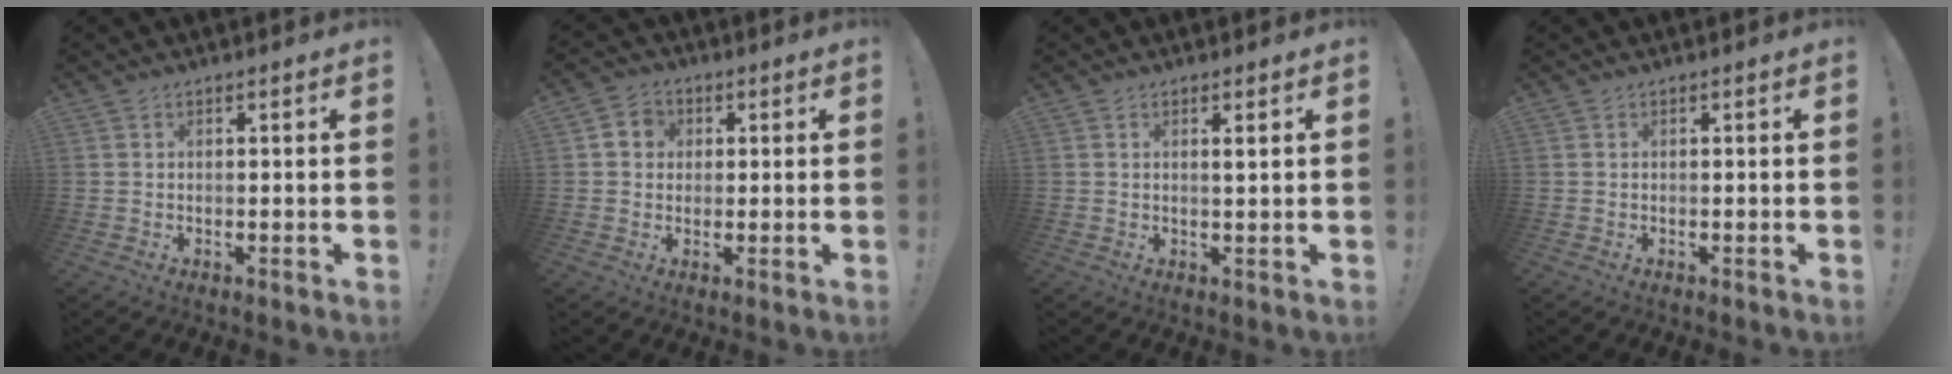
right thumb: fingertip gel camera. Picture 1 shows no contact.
{"total": 5.6, "force": [1.0, 5.1, 2.1], "torque": [-0.032, 0.009, 0.022]}
{"total": 1.7, "force": [0.8, 0.0, 1.5], "torque": [-0.019, -0.007, 0.010]}
{"total": 0.0}